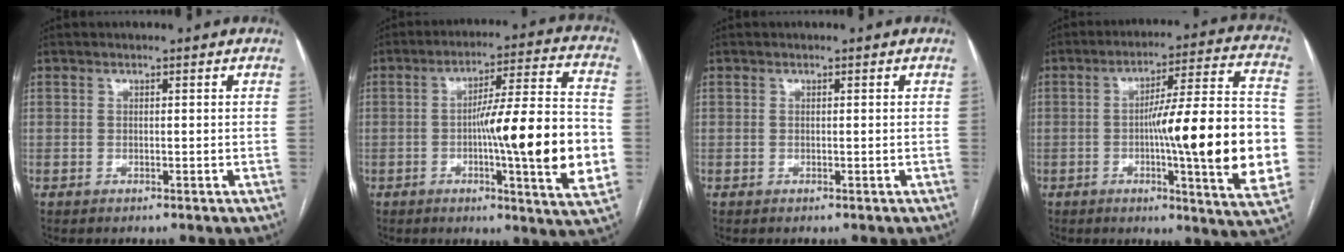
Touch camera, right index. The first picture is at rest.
{"total": 18.6, "force": [-3.0, 0.5, 18.3], "torque": [-0.259, 0.002, -0.041]}
{"total": 0.0}
{"total": 21.4, "force": [-3.1, 1.0, 21.2], "torque": [-0.266, 0.008, -0.040]}